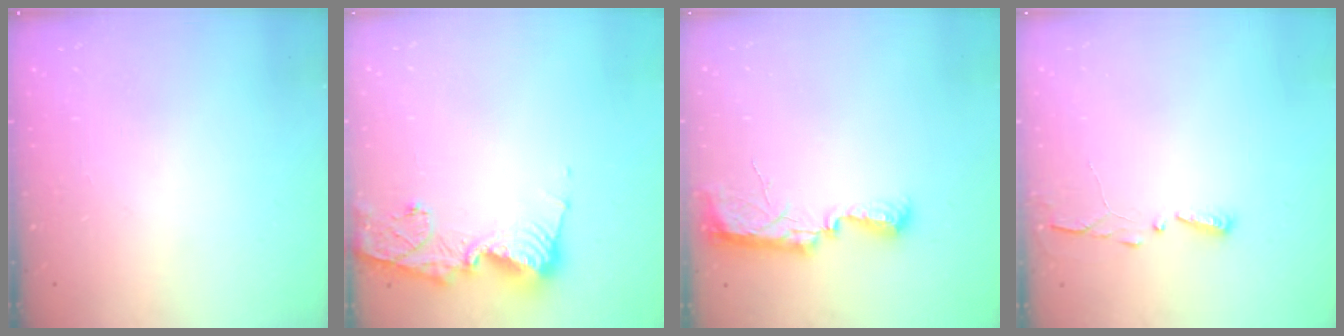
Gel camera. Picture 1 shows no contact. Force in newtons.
{"total": 11.2, "press": 11.2, "slide": 1.3}
{"total": 7.9, "press": 7.8, "slide": 0.8}
{"total": 2.9, "press": 2.9, "slide": 0.4}